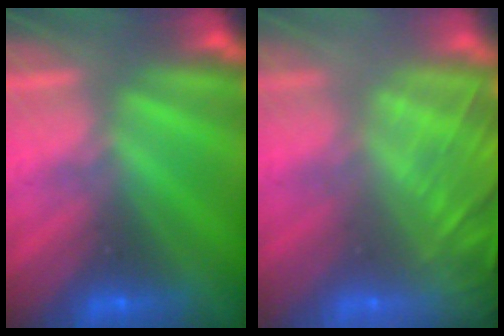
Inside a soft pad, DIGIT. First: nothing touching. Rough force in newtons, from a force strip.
{"total": 8.4}